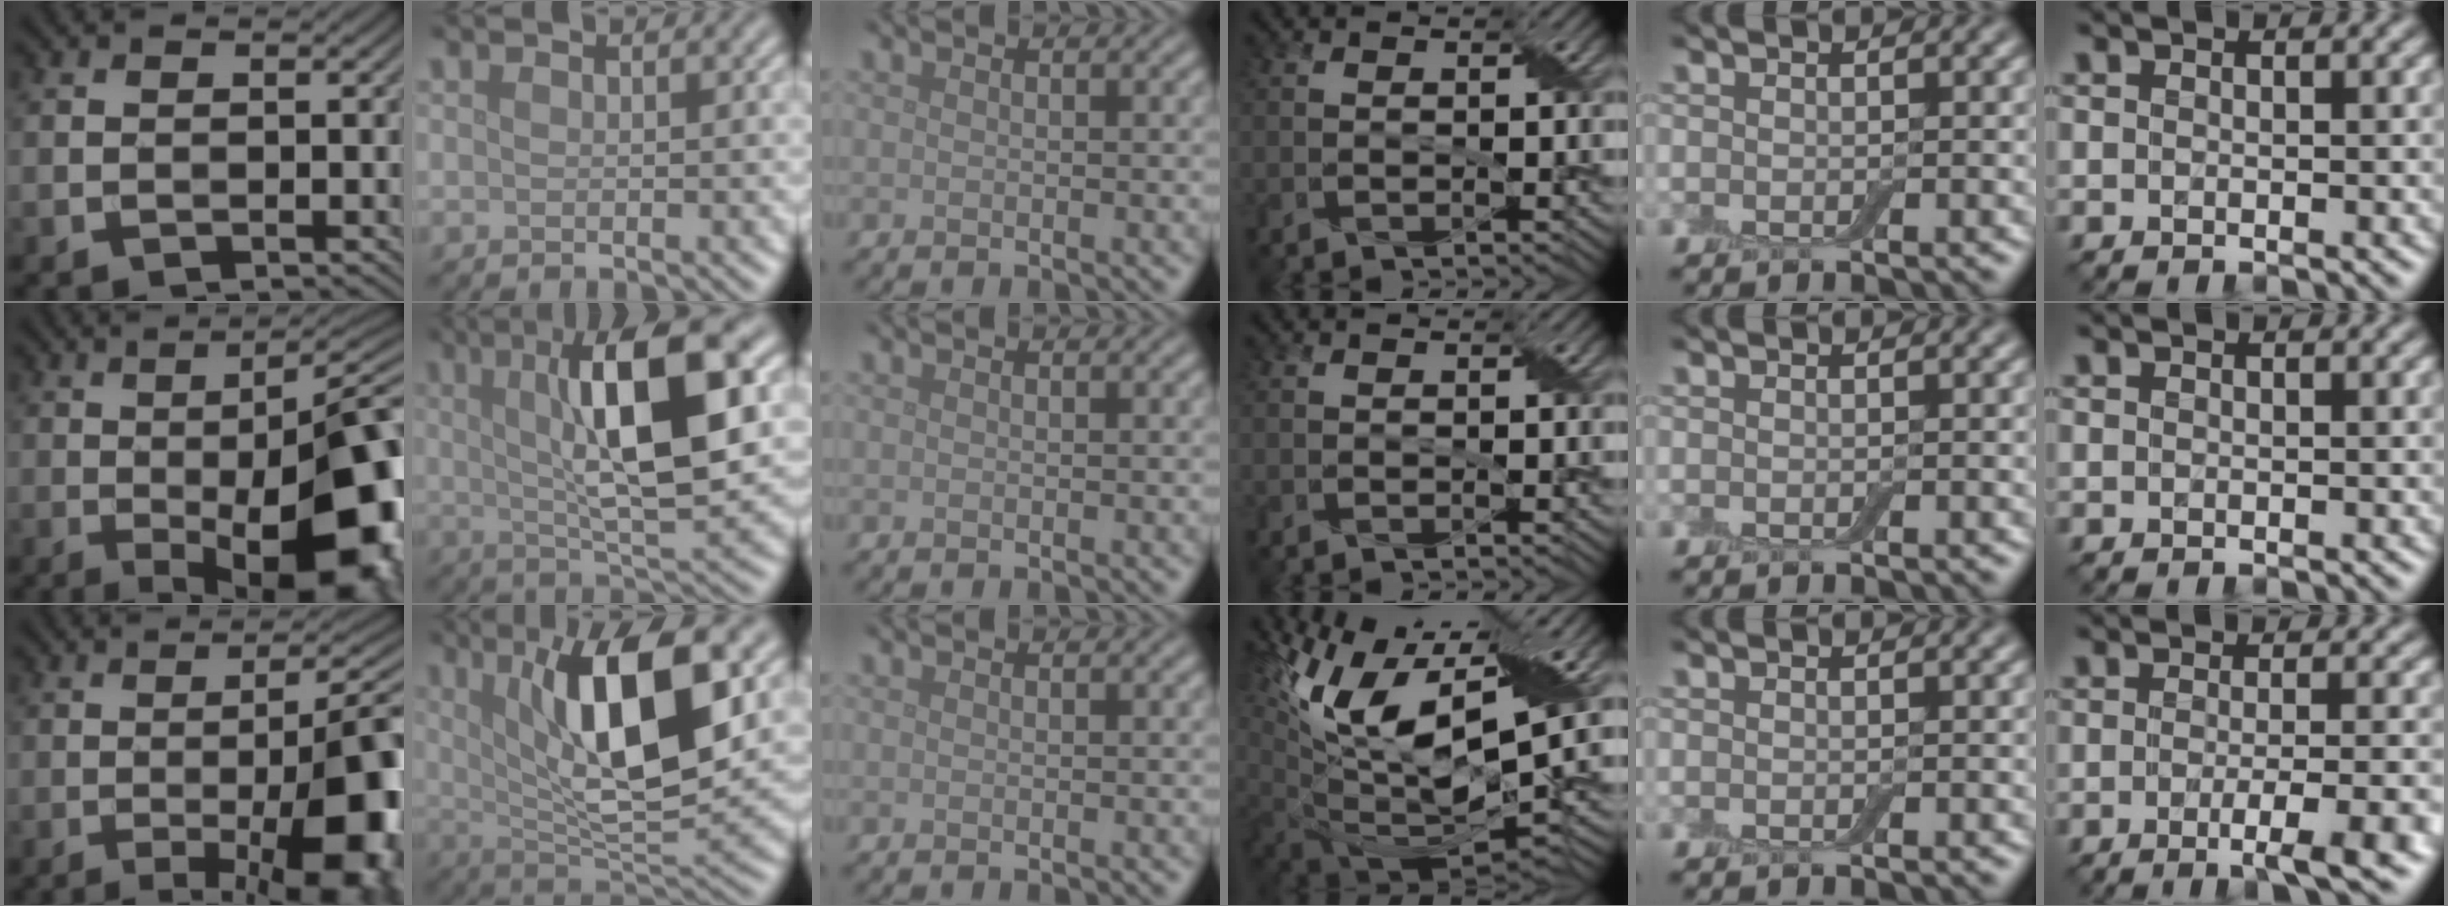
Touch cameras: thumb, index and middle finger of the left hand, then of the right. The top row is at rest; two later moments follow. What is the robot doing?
{"motion": "wrap", "object": "adhesive wrap"}